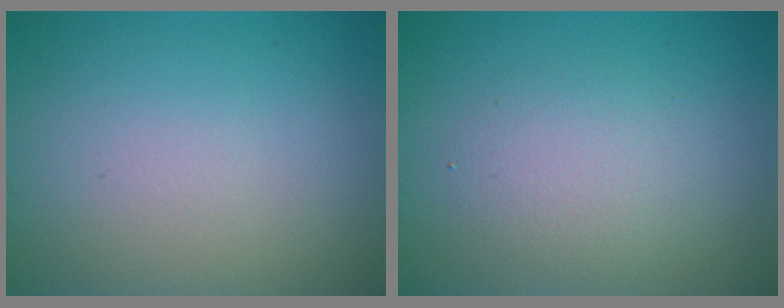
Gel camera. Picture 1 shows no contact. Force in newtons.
{"total": 2.6, "press": 2.6, "slide": 0.2}